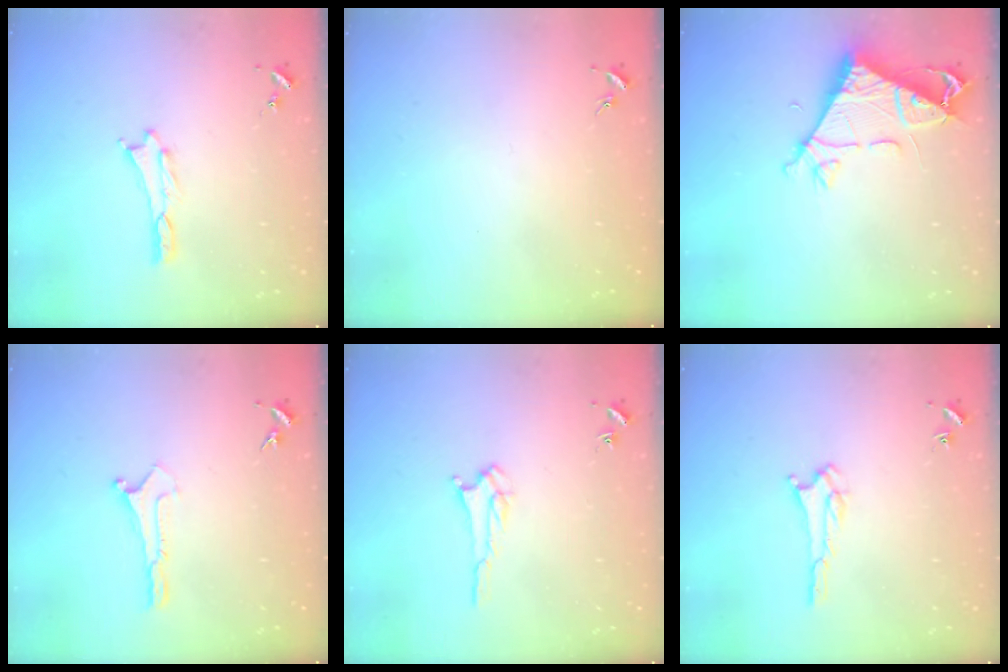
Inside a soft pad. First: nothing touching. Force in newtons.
{"total": 0.0}
{"total": 7.5, "press": 7.5, "slide": 0.7}
{"total": 0.0}
{"total": 2.6, "press": 2.6, "slide": 0.4}
{"total": 2.1, "press": 2.1, "slide": 0.2}